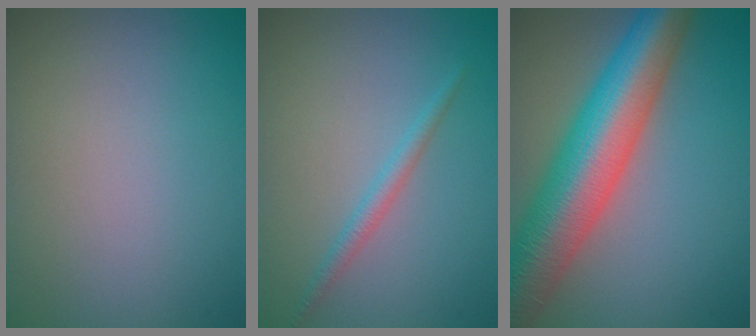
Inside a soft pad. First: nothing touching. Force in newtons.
{"total": 1.5, "press": 1.5, "slide": 0.1}
{"total": 11.8, "press": 11.8, "slide": 0.5}